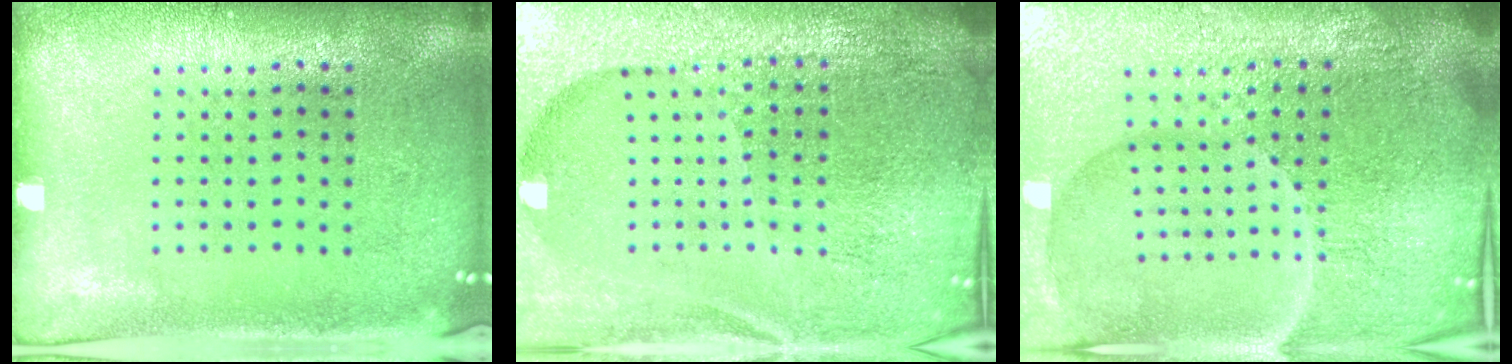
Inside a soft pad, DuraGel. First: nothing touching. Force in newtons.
{"total": 6.8, "press": 5.9, "slide": 3.5}
{"total": 6.9, "press": 6.2, "slide": 3.2}